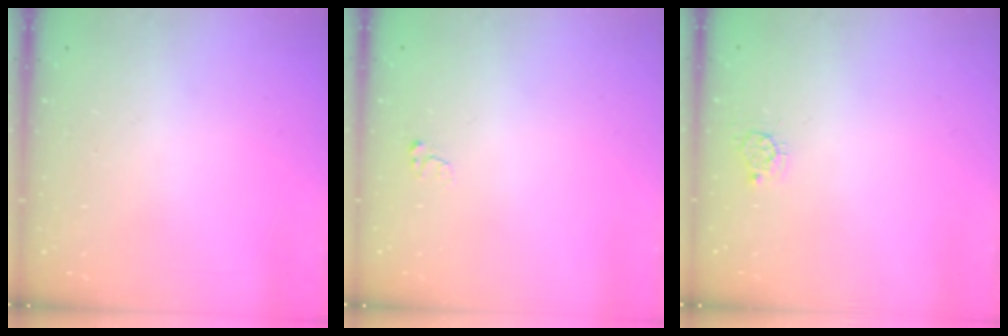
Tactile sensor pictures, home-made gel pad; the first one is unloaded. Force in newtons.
{"total": 2.5, "press": 2.5, "slide": 0.3}
{"total": 3.9, "press": 3.9, "slide": 0.4}